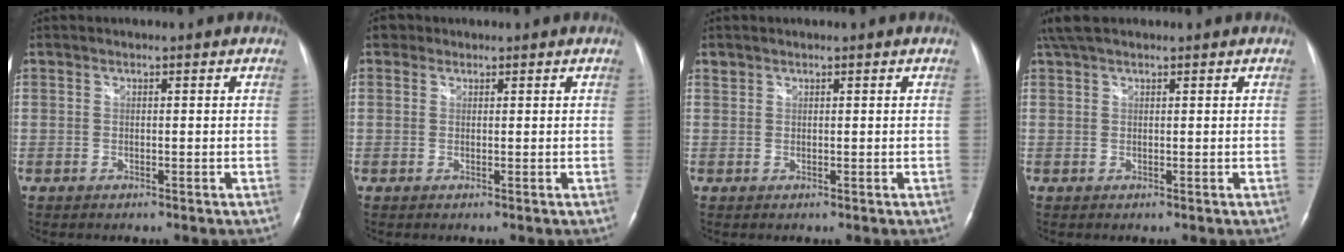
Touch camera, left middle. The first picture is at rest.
{"total": 1.3, "force": [0.7, 1.0, 0.1], "torque": [0.004, 0.008, 0.007]}
{"total": 0.7, "force": [0.6, 0.3, 0.0], "torque": [0.000, 0.006, 0.012]}
{"total": 4.6, "force": [3.6, 1.4, 2.5], "torque": [-0.053, 0.033, 0.069]}